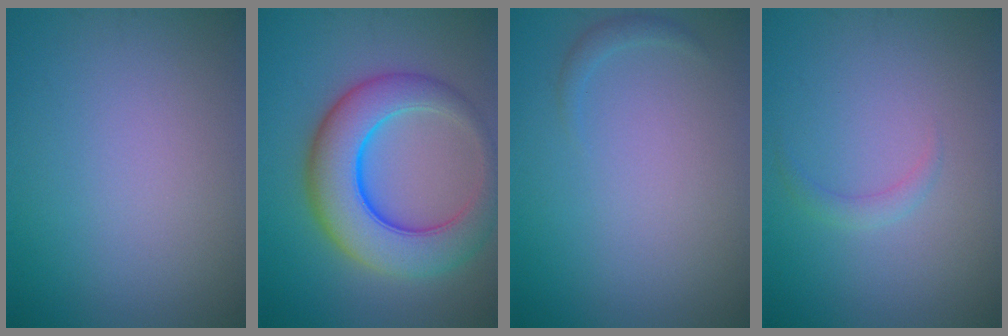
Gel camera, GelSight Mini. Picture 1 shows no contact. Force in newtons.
{"total": 9.0, "press": 9.0, "slide": 0.3}
{"total": 0.8, "press": 0.8, "slide": 0.0}
{"total": 1.1, "press": 1.1, "slide": 0.1}